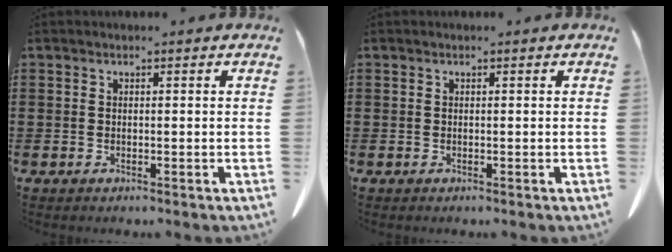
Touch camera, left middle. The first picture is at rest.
{"total": 0.0}